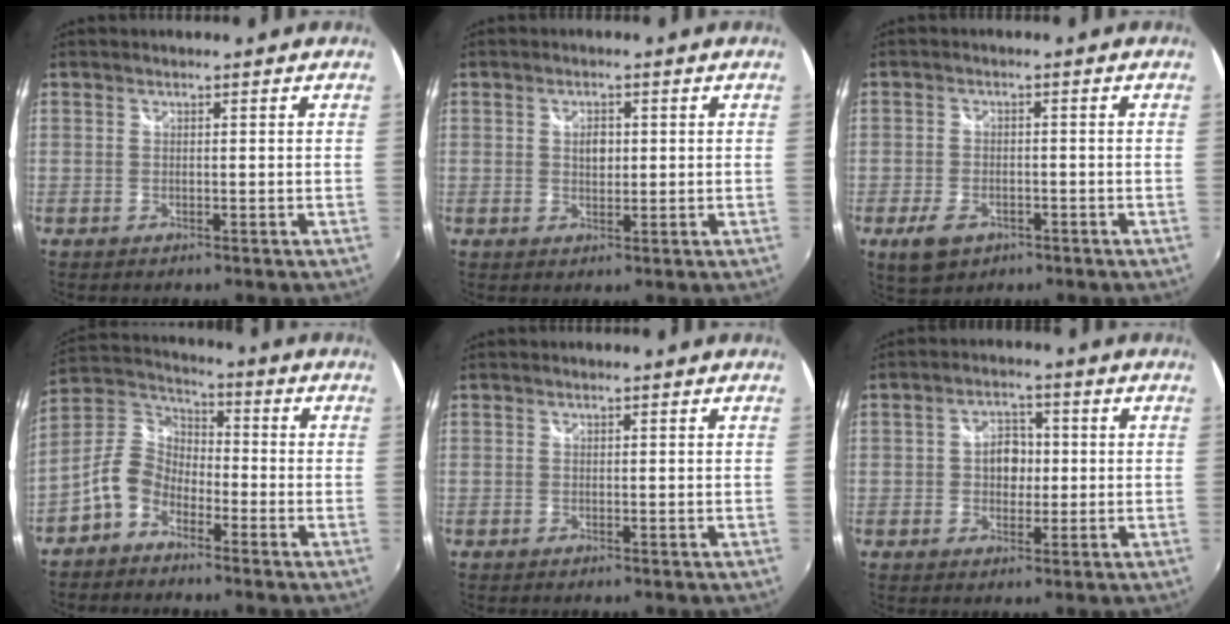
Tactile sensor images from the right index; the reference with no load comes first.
{"total": 2.7, "force": [0.4, 1.8, 1.9], "torque": [-0.030, 0.004, 0.006]}
{"total": 6.3, "force": [-3.4, 3.7, 3.7], "torque": [-0.093, -0.010, -0.055]}
{"total": 8.9, "force": [-5.1, 5.8, 4.4], "torque": [-0.094, 0.024, -0.110]}
{"total": 0.0}
{"total": 5.2, "force": [0.0, 4.1, 3.2], "torque": [-0.051, 0.012, 0.000]}